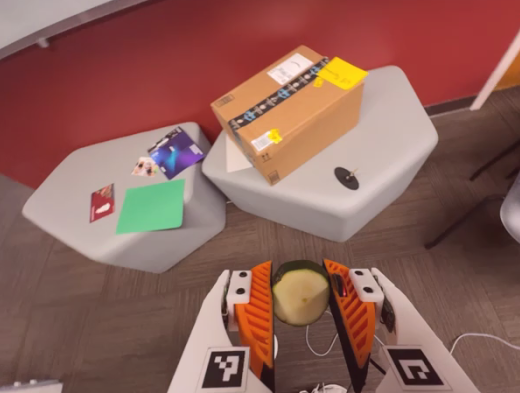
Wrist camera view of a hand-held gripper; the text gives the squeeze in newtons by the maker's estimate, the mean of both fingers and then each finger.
{"total": 12.0, "left": 12.2, "right": 11.9}